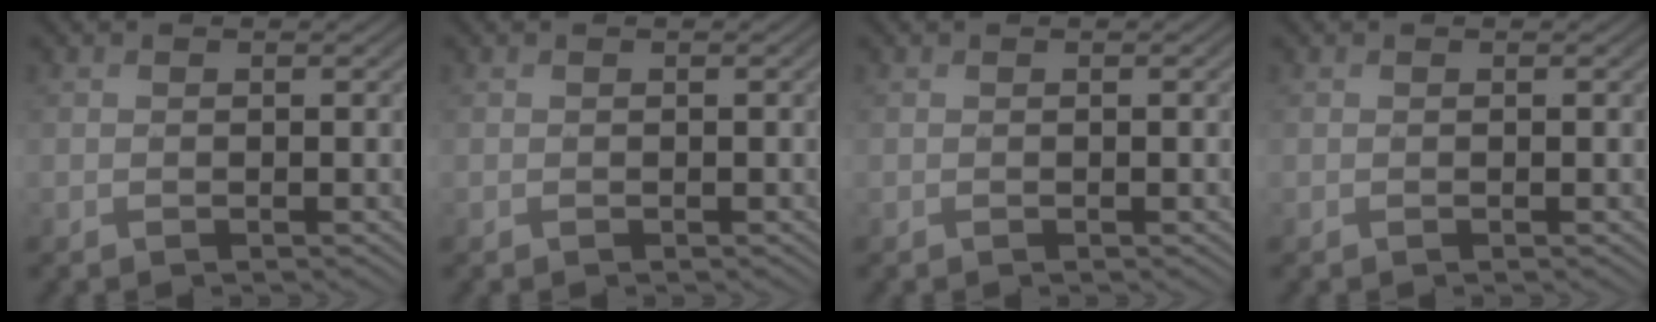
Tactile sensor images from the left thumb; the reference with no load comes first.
{"total": 0.6, "force": [0.0, 0.1, 0.6], "torque": [-0.009, 0.002, 0.000]}
{"total": 1.4, "force": [0.0, 0.2, 1.4], "torque": [-0.021, 0.001, 0.000]}
{"total": 0.0}